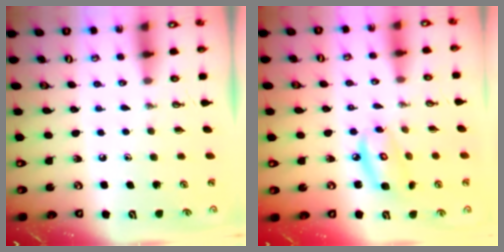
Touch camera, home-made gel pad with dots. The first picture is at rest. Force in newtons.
{"total": 7.9, "press": 7.9, "slide": 0.6}